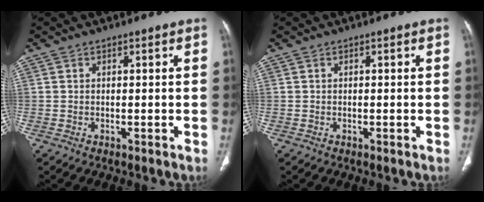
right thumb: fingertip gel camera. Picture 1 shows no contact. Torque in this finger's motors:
{"motor_torque": [-0.15, -0.13, -0.39, 0.27, 0.03]}